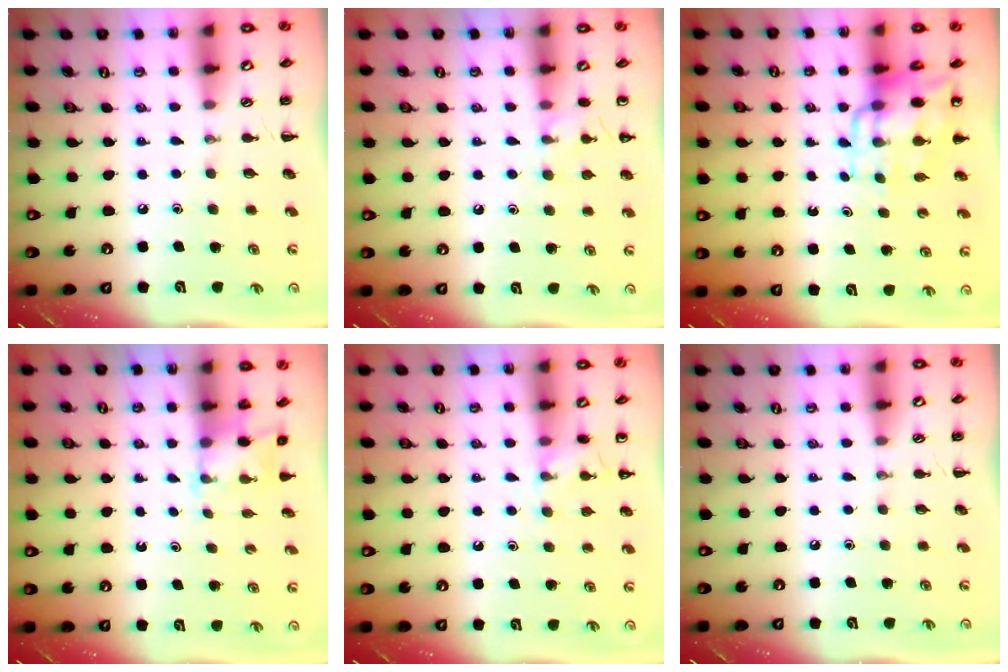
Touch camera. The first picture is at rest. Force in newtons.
{"total": 7.1, "press": 6.7, "slide": 2.3}
{"total": 10.8, "press": 10.5, "slide": 2.9}
{"total": 2.3, "press": 2.2, "slide": 0.7}
{"total": 7.4, "press": 7.0, "slide": 2.3}
{"total": 0.0}